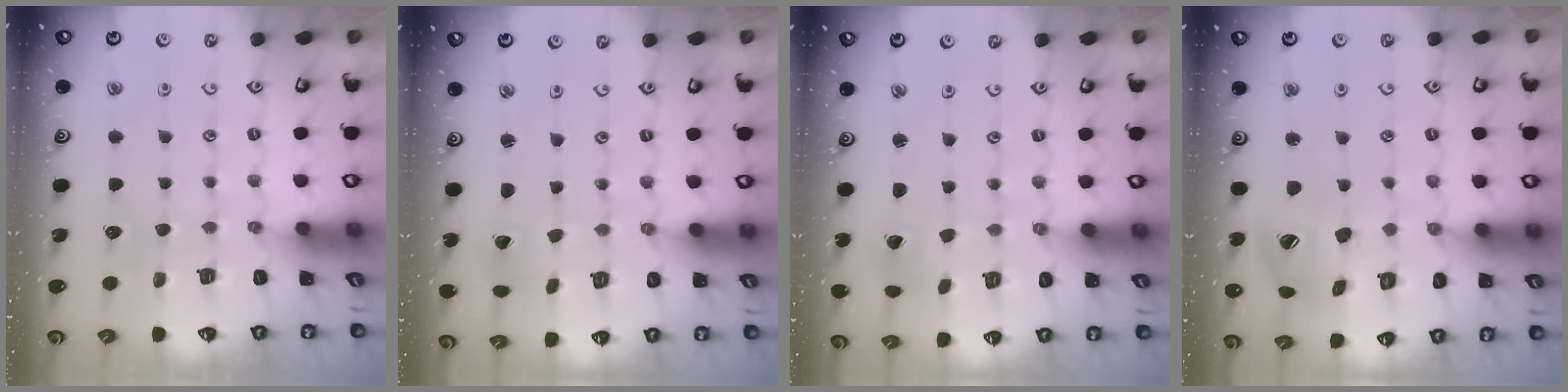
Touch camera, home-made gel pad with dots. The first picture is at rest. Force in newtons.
{"total": 1.7, "press": 1.7, "slide": 0.0}
{"total": 2.7, "press": 2.7, "slide": 0.5}
{"total": 15.9, "press": 15.8, "slide": 2.3}